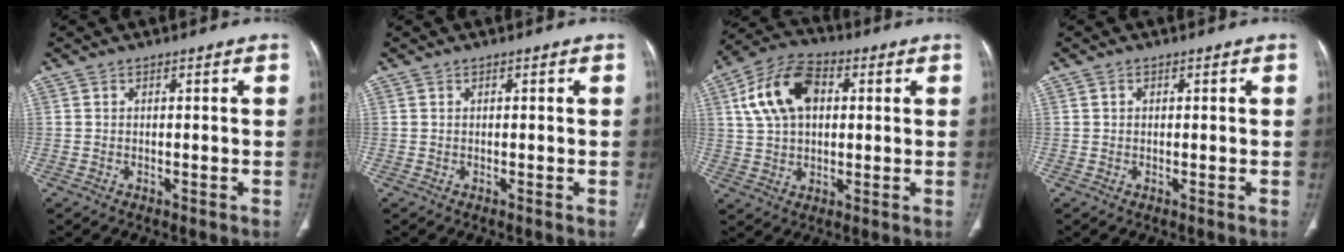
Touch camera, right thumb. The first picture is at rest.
{"total": 0.0}
{"total": 13.3, "force": [3.3, 8.6, 9.6], "torque": [-0.170, 0.016, 0.055]}
{"total": 0.5, "force": [0.1, 0.5, 0.2], "torque": [0.000, 0.002, 0.002]}